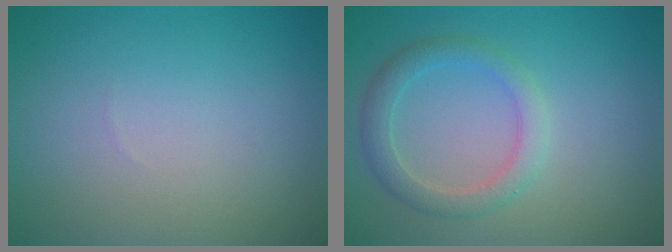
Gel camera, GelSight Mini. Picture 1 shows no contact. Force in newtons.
{"total": 2.7, "press": 2.7, "slide": 0.1}